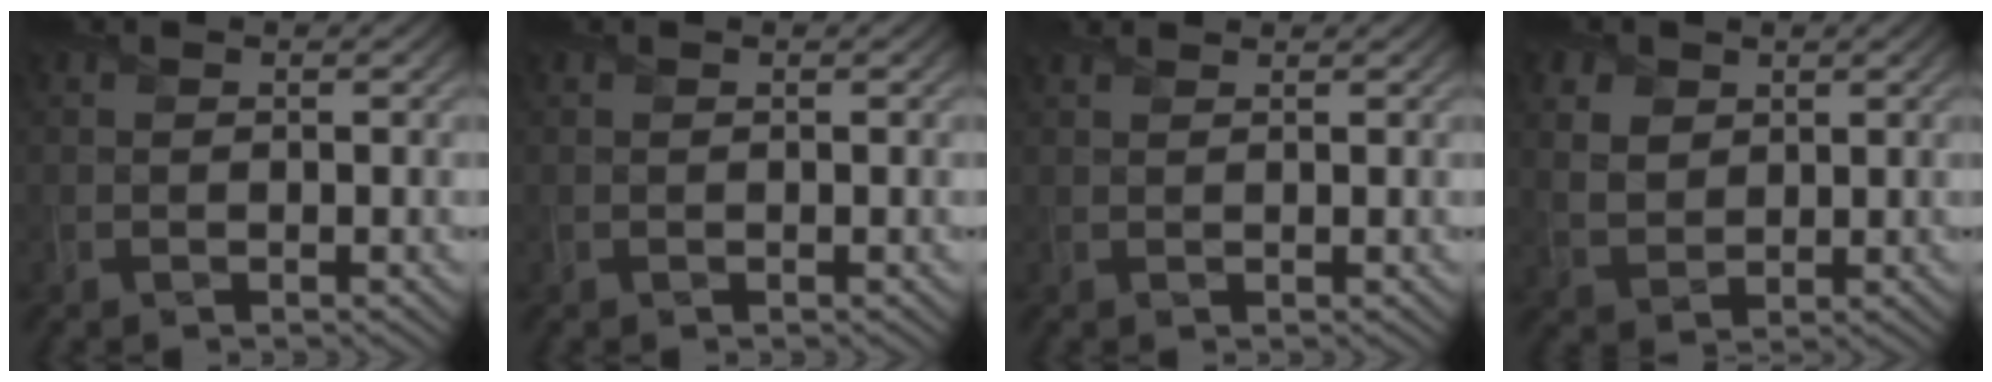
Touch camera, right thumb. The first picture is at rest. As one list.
[{"total": 0.0}, {"total": 1.3, "force": [1.2, 0.2, 0.2], "torque": [-0.012, 0.008, 0.026]}, {"total": 4.8, "force": [2.3, 3.5, 2.3], "torque": [-0.078, 0.001, 0.046]}]